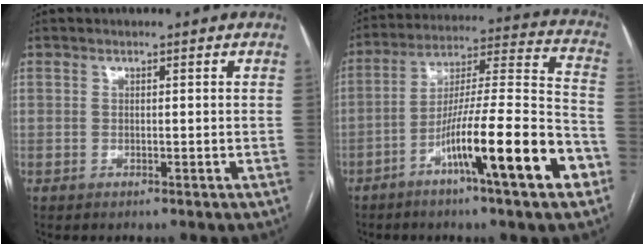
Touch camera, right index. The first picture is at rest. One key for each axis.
{"total": 18.4, "fx": -8.6, "fy": 0.8, "fz": 16.2, "tx": -0.260, "ty": -0.003, "tz": -0.140}